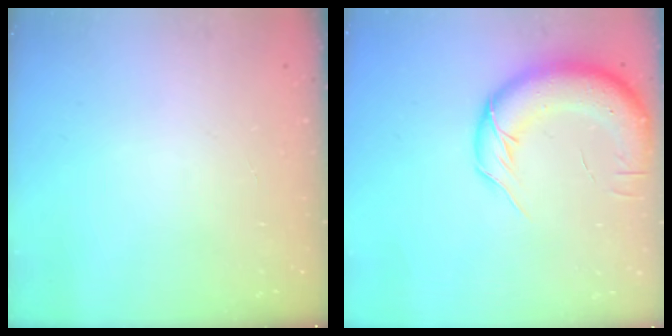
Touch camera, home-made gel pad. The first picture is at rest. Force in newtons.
{"total": 16.2, "press": 15.8, "slide": 3.3}